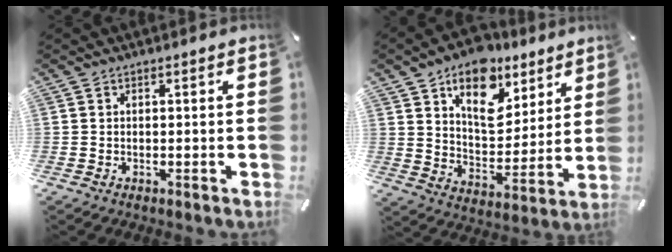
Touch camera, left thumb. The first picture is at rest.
{"total": 15.7, "force": [10.1, 9.4, 7.5], "torque": [-0.109, -0.062, 0.177]}